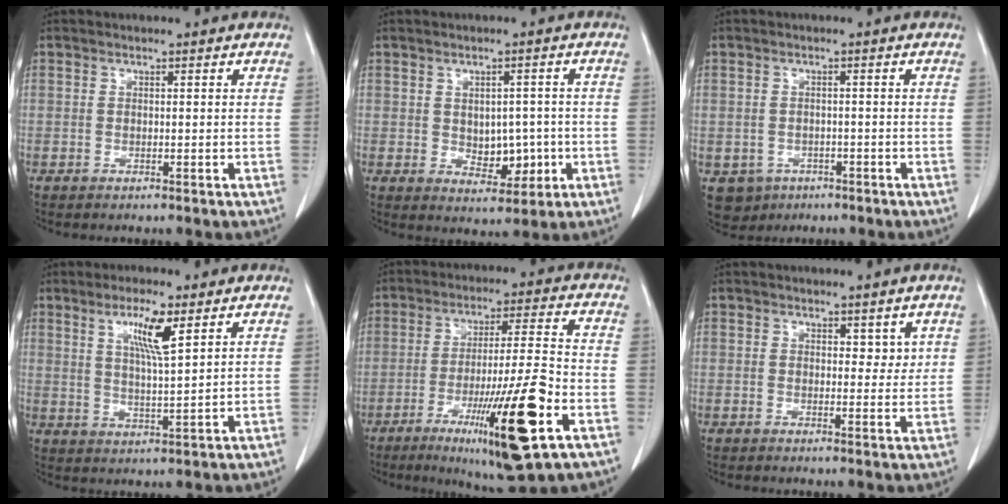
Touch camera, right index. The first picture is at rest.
{"total": 5.5, "force": [-0.6, 3.6, 4.2], "torque": [-0.048, 0.003, 0.003]}
{"total": 4.6, "force": [-2.3, 4.0, 0.4], "torque": [-0.001, 0.007, -0.032]}
{"total": 6.7, "force": [3.4, 0.3, 5.7], "torque": [-0.104, -0.006, 0.060]}
{"total": 16.7, "force": [-6.9, 0.4, 15.2], "torque": [-0.252, -0.028, -0.108]}
{"total": 2.6, "force": [1.7, 1.6, 1.3], "torque": [-0.004, -0.008, 0.022]}